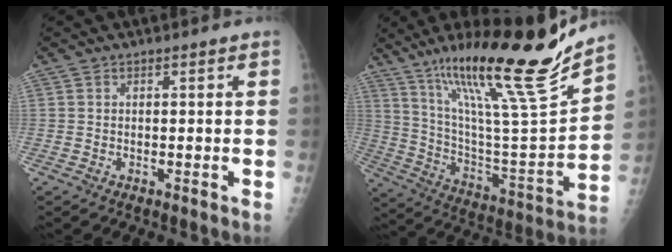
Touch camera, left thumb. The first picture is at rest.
{"total": 26.9, "force": [19.5, 2.7, 18.4], "torque": [-0.276, -0.077, 0.336]}